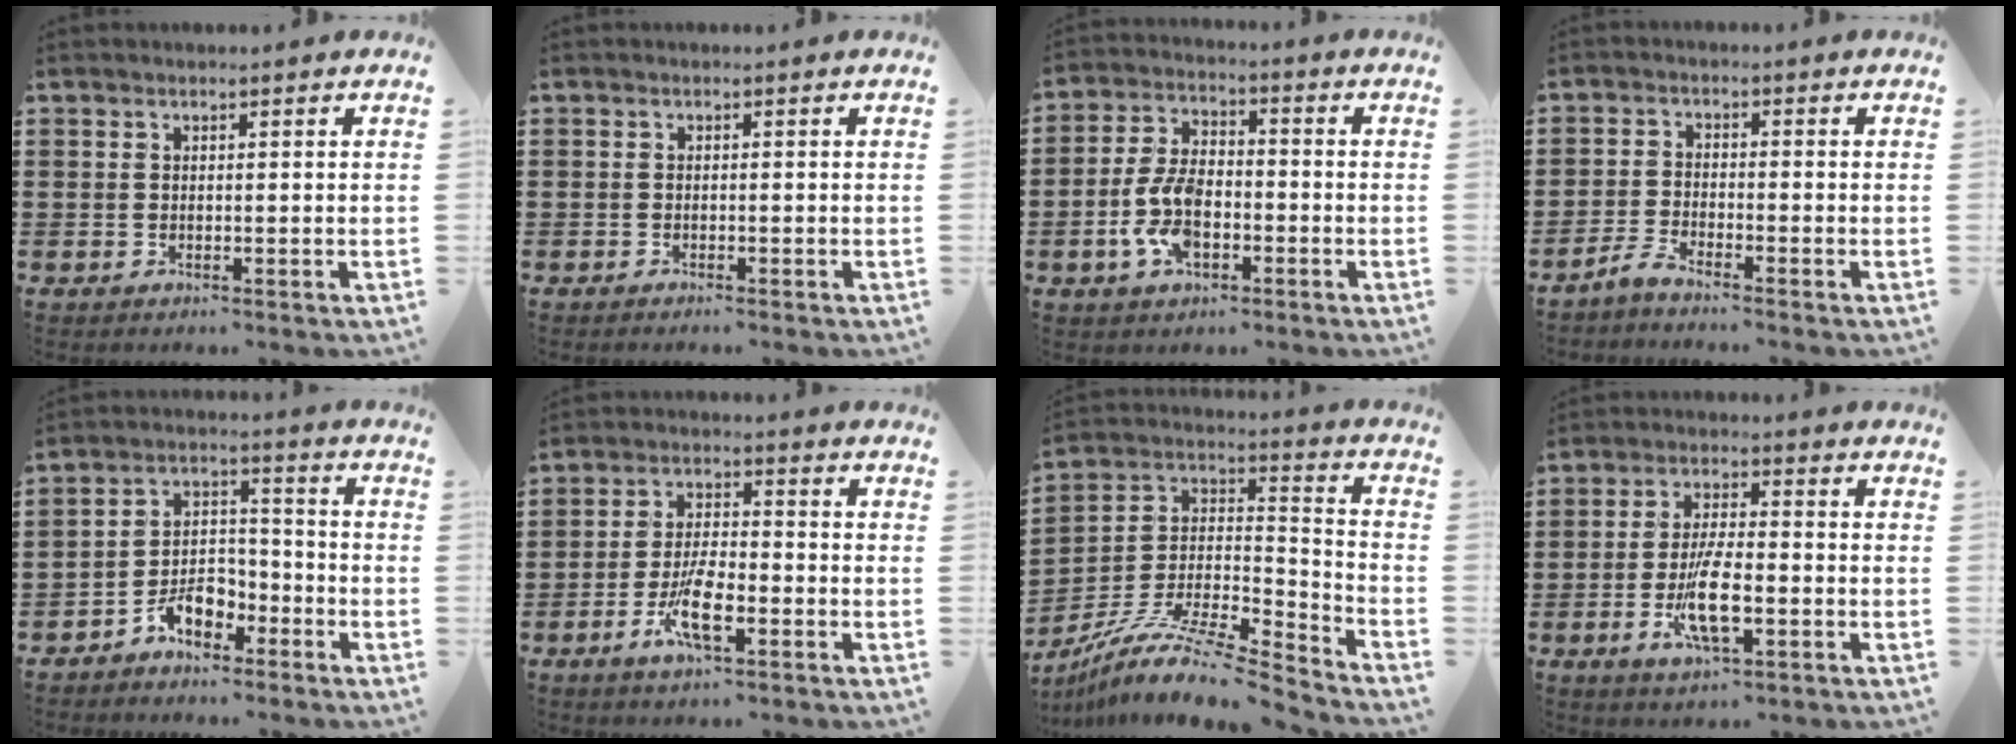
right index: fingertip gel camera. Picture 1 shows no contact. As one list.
[{"total": 0.7, "force": [-0.6, -0.1, 0.1], "torque": [-0.003, -0.003, -0.013]}, {"total": 8.2, "force": [-2.5, 4.4, 6.5], "torque": [-0.159, -0.003, -0.052]}, {"total": 2.5, "force": [-2.4, -0.3, 0.7], "torque": [-0.029, -0.003, -0.053]}, {"total": 6.0, "force": [-4.2, 3.2, 2.8], "torque": [-0.052, 0.020, -0.078]}, {"total": 7.1, "force": [-3.2, 2.3, 6.0], "torque": [-0.128, -0.006, -0.061]}, {"total": 10.2, "force": [-8.3, 1.5, 5.8], "torque": [-0.121, -0.001, -0.168]}, {"total": 8.3, "force": [-2.6, 2.6, 7.5], "torque": [-0.153, -0.010, -0.048]}]